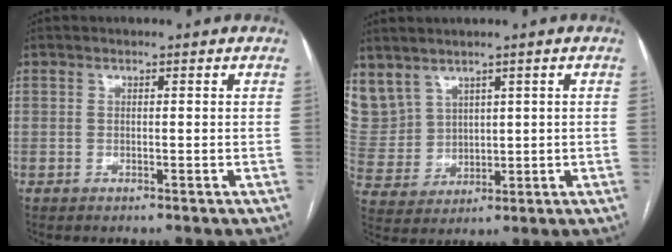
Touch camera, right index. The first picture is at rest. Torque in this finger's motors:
{"motor_torque": [-0.29, 0.44, 0.01, -0.01]}